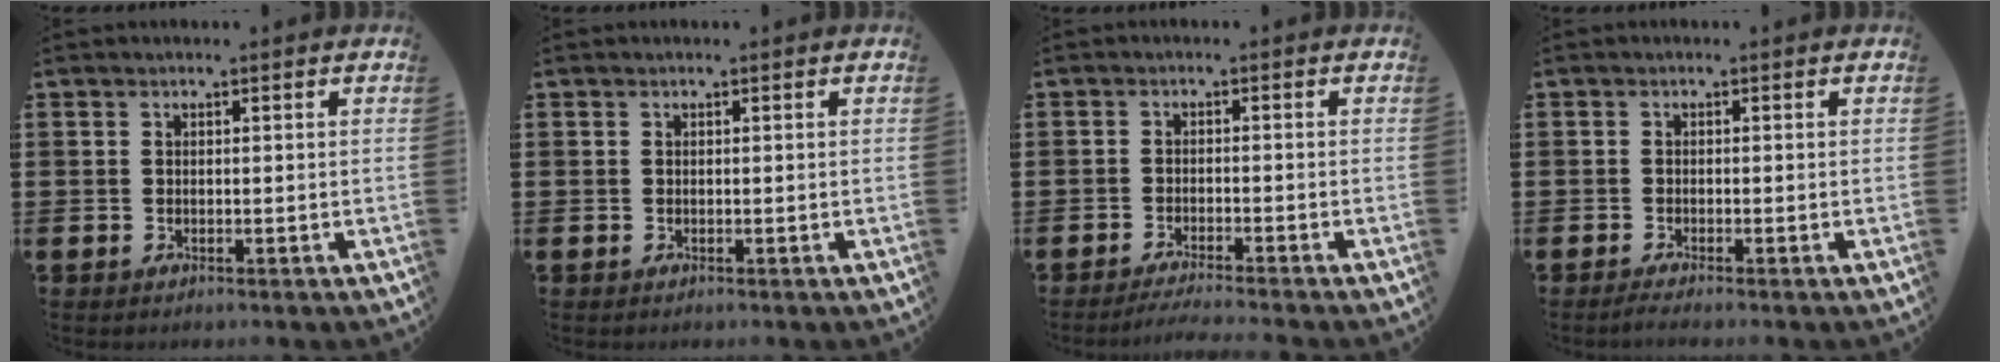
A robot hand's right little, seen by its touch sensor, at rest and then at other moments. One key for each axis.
{"total": 0.0}
{"total": 1.7, "fx": -1.6, "fy": -0.3, "fz": 0.7, "tx": -0.009, "ty": 0.002, "tz": -0.030}
{"total": 0.8, "fx": -0.6, "fy": 0.0, "fz": 0.6, "tx": -0.009, "ty": -0.003, "tz": -0.011}